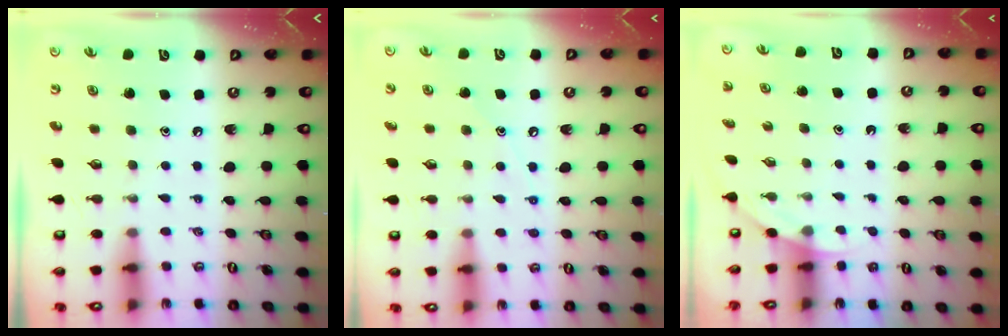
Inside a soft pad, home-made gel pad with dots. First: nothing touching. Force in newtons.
{"total": 6.9, "press": 6.9, "slide": 0.7}
{"total": 2.6, "press": 2.6, "slide": 0.1}